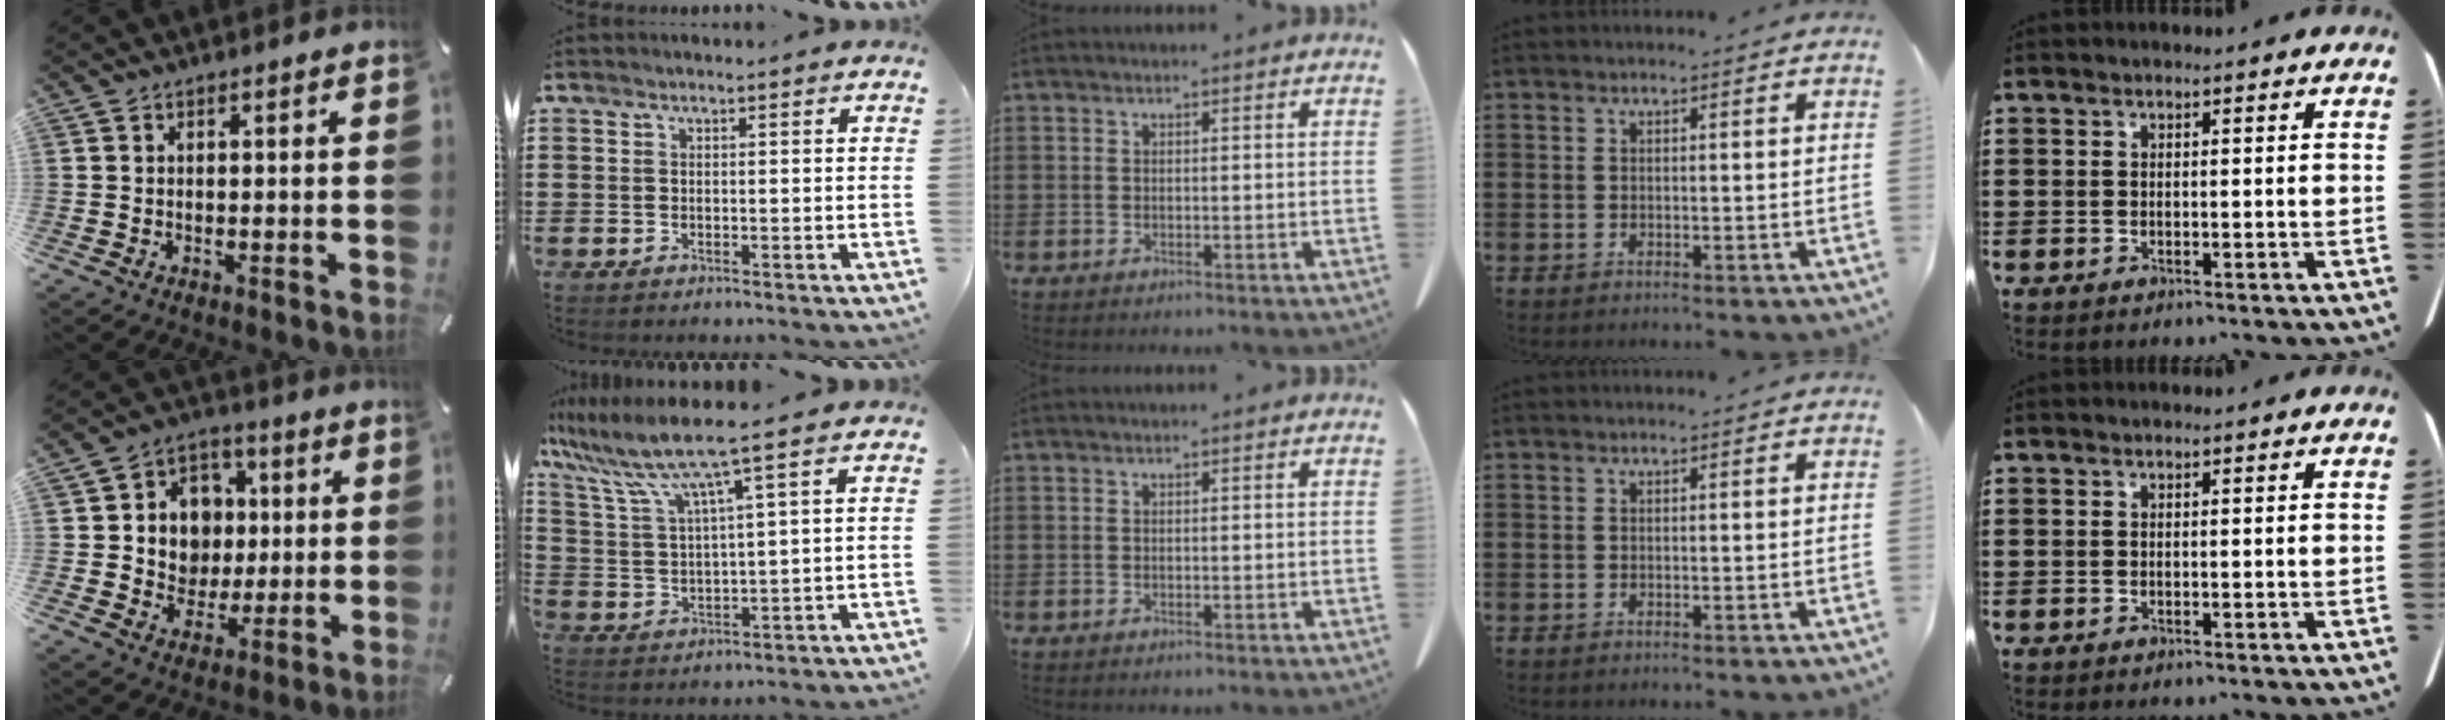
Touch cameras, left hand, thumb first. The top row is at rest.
{"thumb": {"total": 10.4, "force": [0.6, 10.1, 2.5], "torque": [-0.037, -0.004, 0.018]}, "index": {"total": 8.0, "force": [5.7, -0.5, 5.6], "torque": [-0.138, -0.033, 0.091]}}